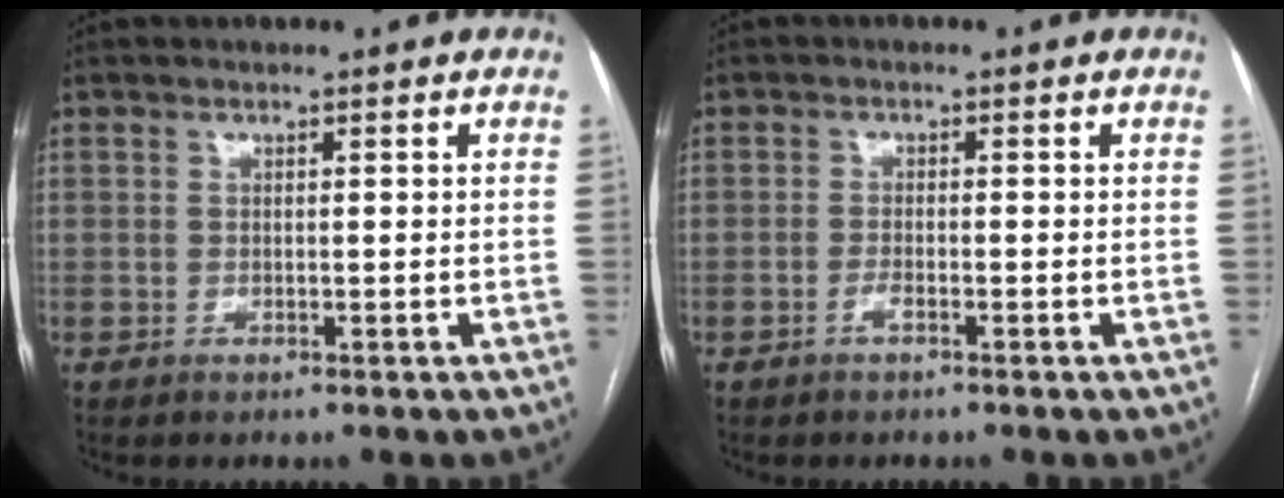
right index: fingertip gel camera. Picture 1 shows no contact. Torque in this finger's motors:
{"motor_torque": [0.07, 0.04, 0.01, 0.00]}